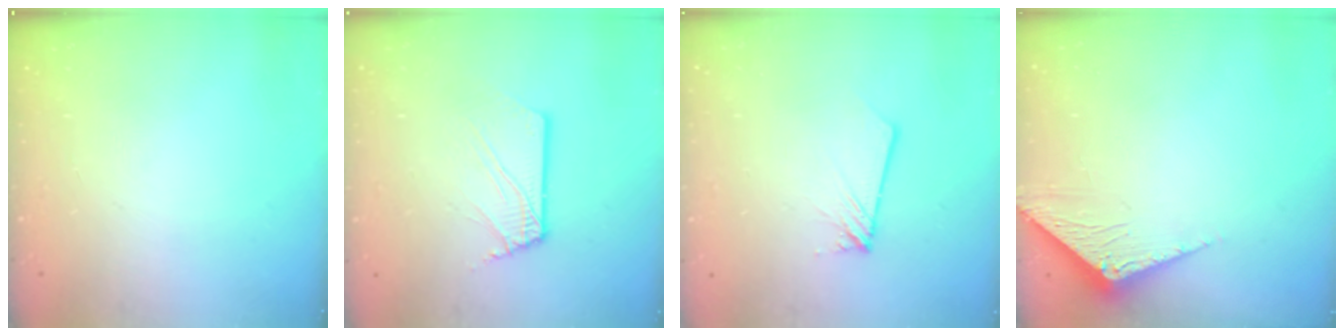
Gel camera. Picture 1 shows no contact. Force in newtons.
{"total": 2.5, "press": 2.5, "slide": 0.3}
{"total": 1.8, "press": 1.8, "slide": 0.2}
{"total": 3.3, "press": 3.2, "slide": 0.3}